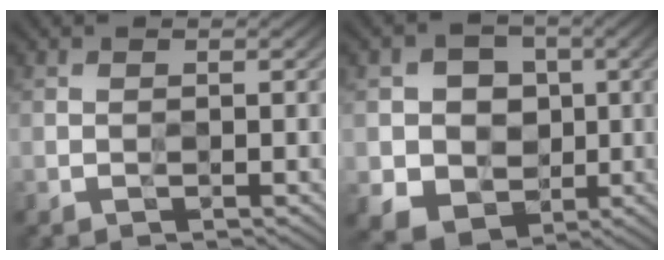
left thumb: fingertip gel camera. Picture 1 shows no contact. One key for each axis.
{"total": 8.1, "fx": -0.3, "fy": 7.3, "fz": 3.5, "tx": -0.081, "ty": -0.008, "tz": -0.019}